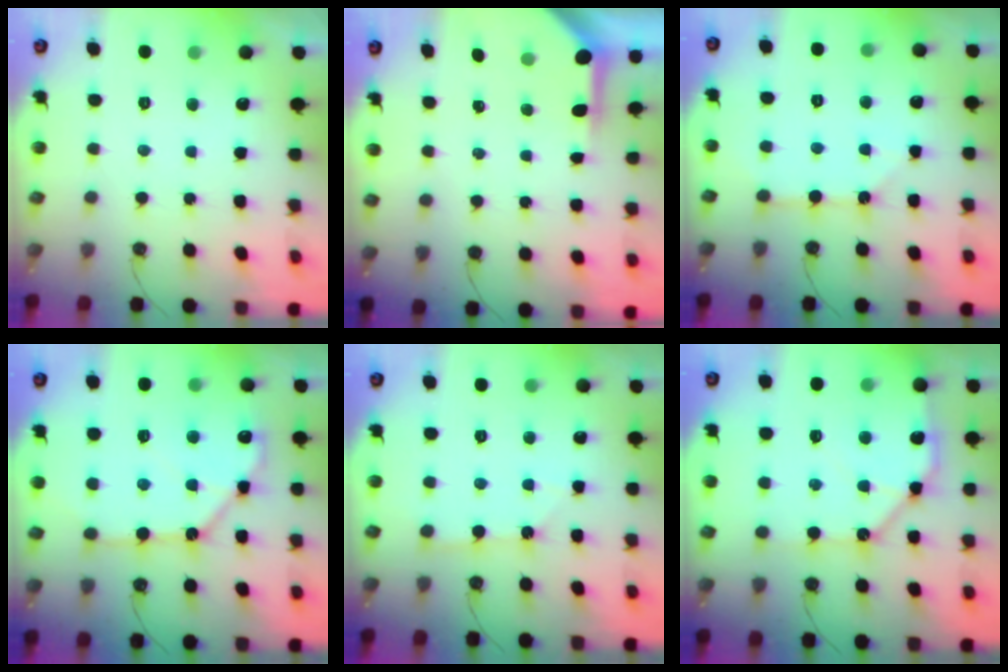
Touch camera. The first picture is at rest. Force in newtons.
{"total": 3.8, "press": 3.8, "slide": 0.3}
{"total": 5.1, "press": 5.1, "slide": 0.5}
{"total": 13.6, "press": 13.5, "slide": 1.7}
{"total": 2.4, "press": 2.4, "slide": 0.3}
{"total": 12.9, "press": 12.8, "slide": 1.5}